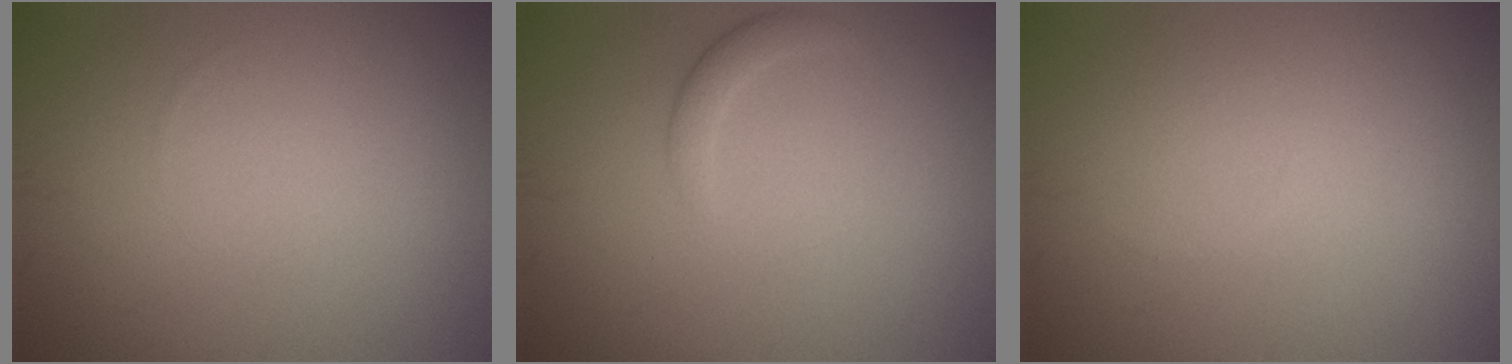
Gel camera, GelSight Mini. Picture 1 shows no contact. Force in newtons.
{"total": 1.2, "press": 1.2, "slide": 0.1}
{"total": 0.0}